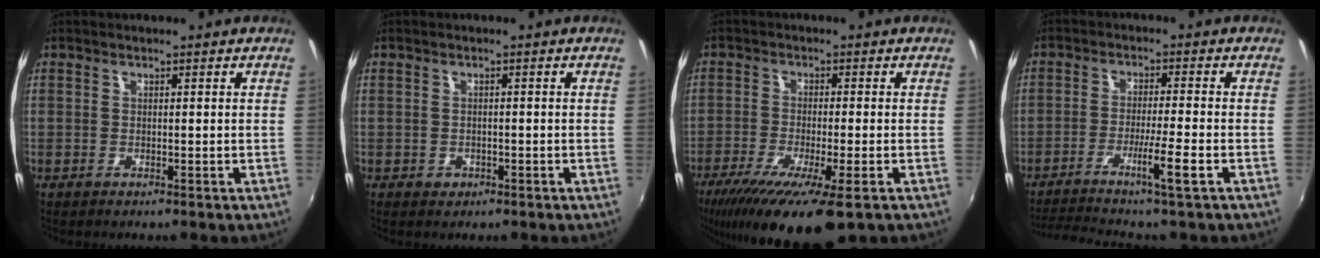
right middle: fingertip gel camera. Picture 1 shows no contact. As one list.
[{"total": 1.6, "force": [-0.6, 1.4, 0.6], "torque": [-0.011, -0.001, -0.006]}, {"total": 14.4, "force": [-9.1, 2.1, 10.9], "torque": [-0.211, -0.054, -0.151]}, {"total": 8.0, "force": [-5.7, -1.2, 5.5], "torque": [-0.113, -0.009, -0.099]}]